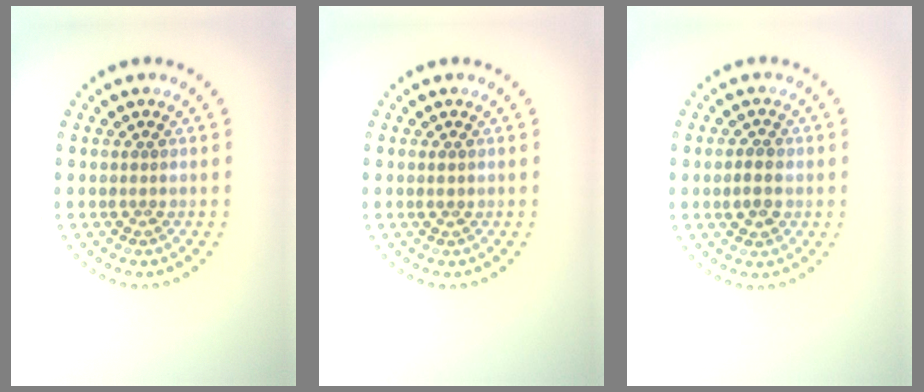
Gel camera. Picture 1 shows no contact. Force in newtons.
{"total": 0.8, "press": 0.8, "slide": 0.1}
{"total": 2.2, "press": 2.2, "slide": 0.1}